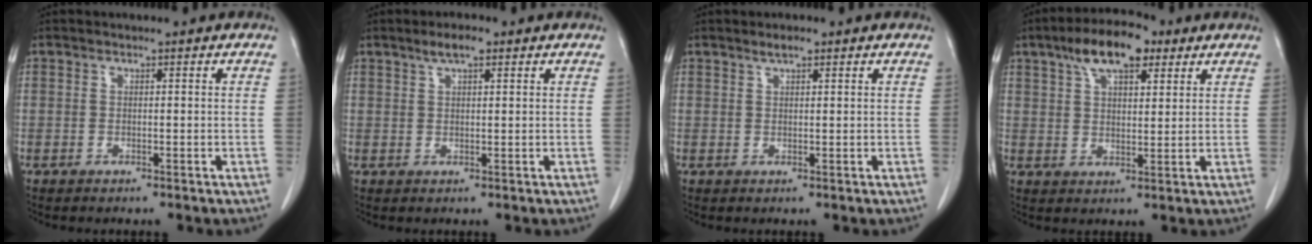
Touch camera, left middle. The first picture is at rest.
{"total": 2.9, "force": [1.9, 0.6, 2.1], "torque": [-0.041, 0.007, 0.034]}
{"total": 1.5, "force": [1.1, 0.3, 0.9], "torque": [-0.019, 0.002, 0.022]}
{"total": 9.5, "force": [5.7, 3.6, 6.7], "torque": [-0.119, 0.021, 0.097]}